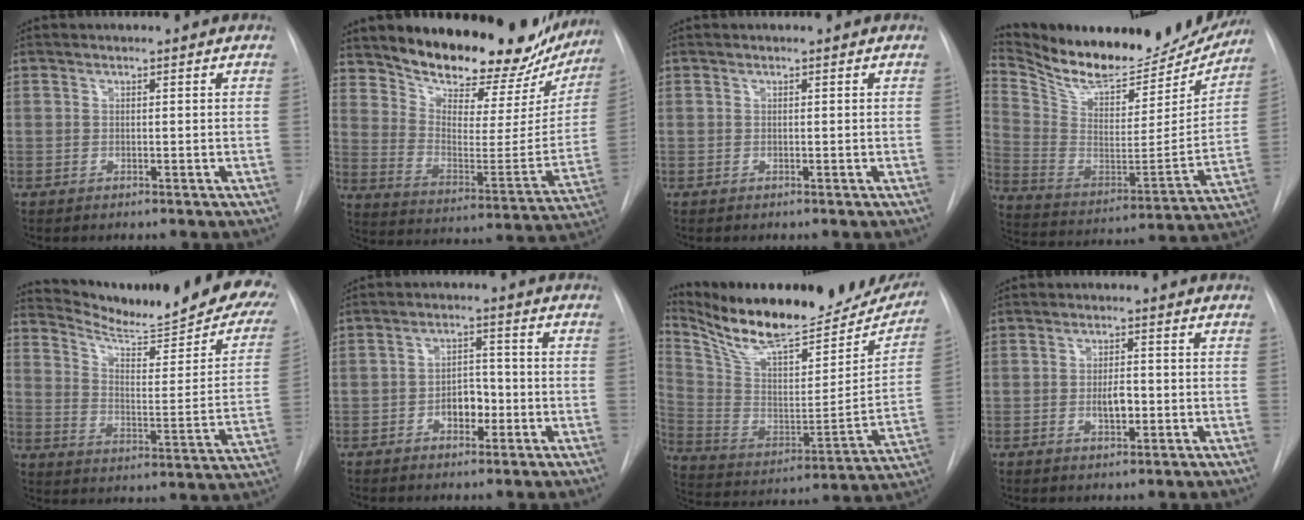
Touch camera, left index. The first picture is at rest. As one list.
[{"total": 23.3, "force": [20.5, 7.8, 7.9], "torque": [-0.119, -0.053, 0.279]}, {"total": 0.0}, {"total": 24.3, "force": [22.1, 6.6, 7.9], "torque": [-0.146, -0.040, 0.331]}, {"total": 24.9, "force": [21.5, 3.3, 12.0], "torque": [-0.174, -0.080, 0.279]}, {"total": 4.4, "force": [-1.7, 2.6, 3.1], "torque": [-0.045, 0.010, -0.028]}, {"total": 27.4, "force": [23.5, 7.1, 12.2], "torque": [-0.209, -0.034, 0.346]}, {"total": 3.4, "force": [-0.7, 1.4, 3.0], "torque": [-0.048, 0.001, -0.010]}]